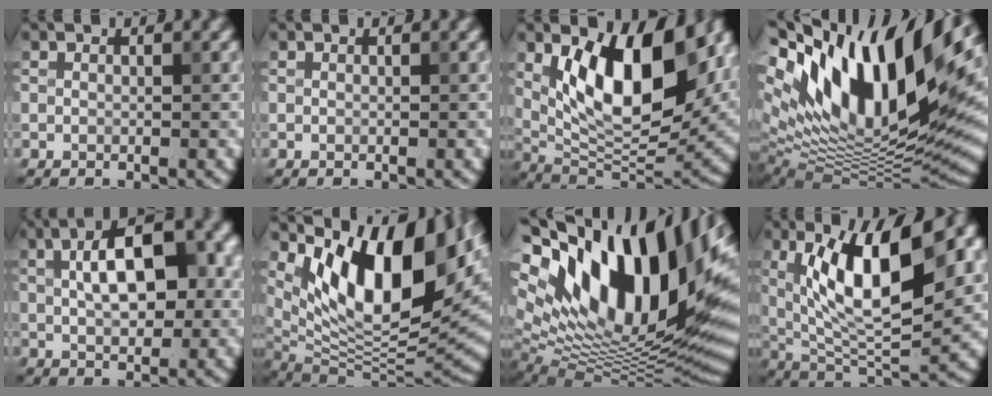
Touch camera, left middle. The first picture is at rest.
{"total": 0.0}
{"total": 13.5, "force": [3.1, 6.1, 11.6], "torque": [-0.169, -0.006, 0.058]}
{"total": 17.7, "force": [6.4, 8.0, 14.4], "torque": [-0.261, 0.015, 0.112]}
{"total": 8.6, "force": [1.1, 4.4, 7.4], "torque": [-0.109, 0.023, 0.016]}
{"total": 15.1, "force": [5.4, 6.4, 12.6], "torque": [-0.185, -0.002, 0.103]}
{"total": 19.8, "force": [6.9, 10.1, 15.6], "torque": [-0.263, 0.043, 0.124]}
{"total": 11.4, "force": [2.8, 4.1, 10.3], "torque": [-0.167, 0.003, 0.056]}